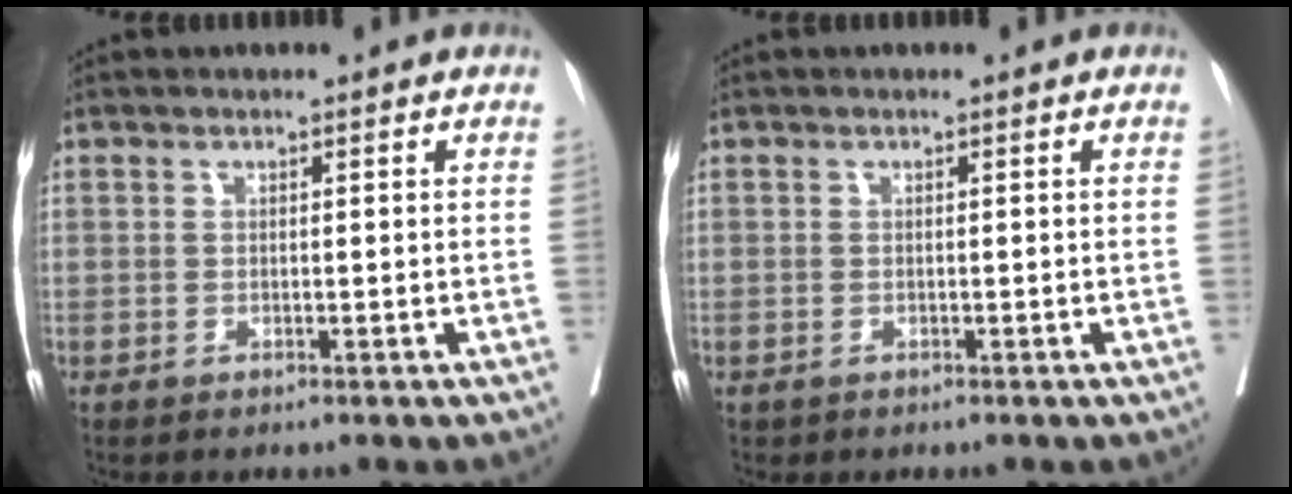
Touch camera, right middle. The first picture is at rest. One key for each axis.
{"total": 0.0}